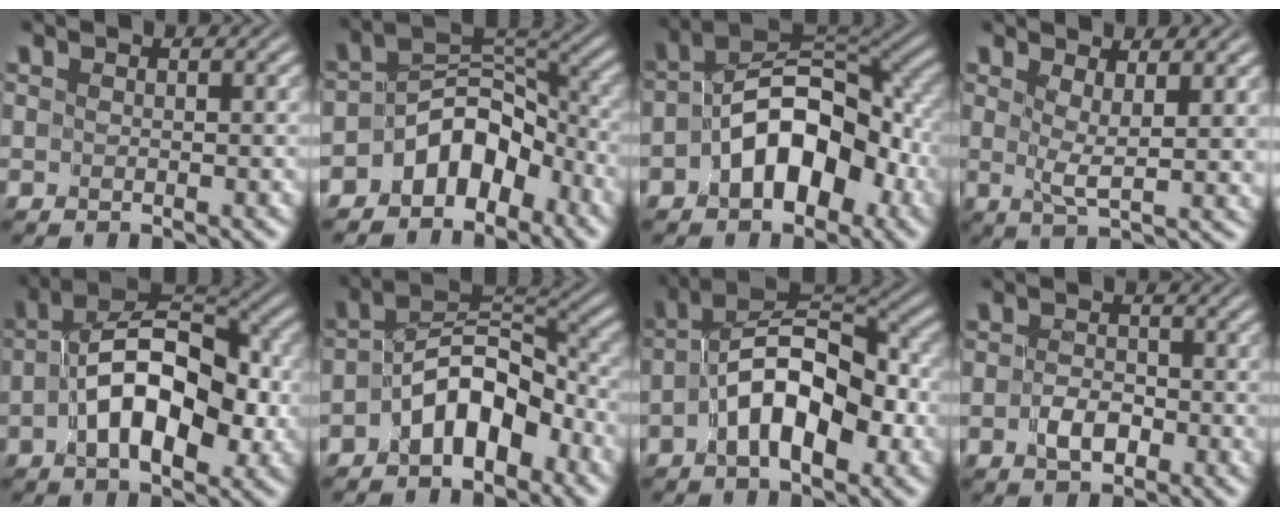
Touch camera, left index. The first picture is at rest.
{"total": 6.1, "force": [-3.9, 3.7, 2.9], "torque": [-0.013, 0.011, -0.077]}
{"total": 8.3, "force": [-2.7, 5.0, 6.0], "torque": [-0.085, 0.017, -0.057]}
{"total": 3.3, "force": [1.4, 0.8, 2.8], "torque": [-0.056, -0.009, 0.029]}
{"total": 9.0, "force": [-1.5, 4.9, 7.4], "torque": [-0.117, 0.019, -0.031]}
{"total": 6.0, "force": [-3.1, 3.3, 3.9], "torque": [-0.047, 0.015, -0.067]}
{"total": 7.9, "force": [-2.1, 4.0, 6.5], "torque": [-0.101, 0.022, -0.043]}
{"total": 2.1, "force": [-0.9, 1.4, 1.3], "torque": [-0.023, -0.001, -0.018]}